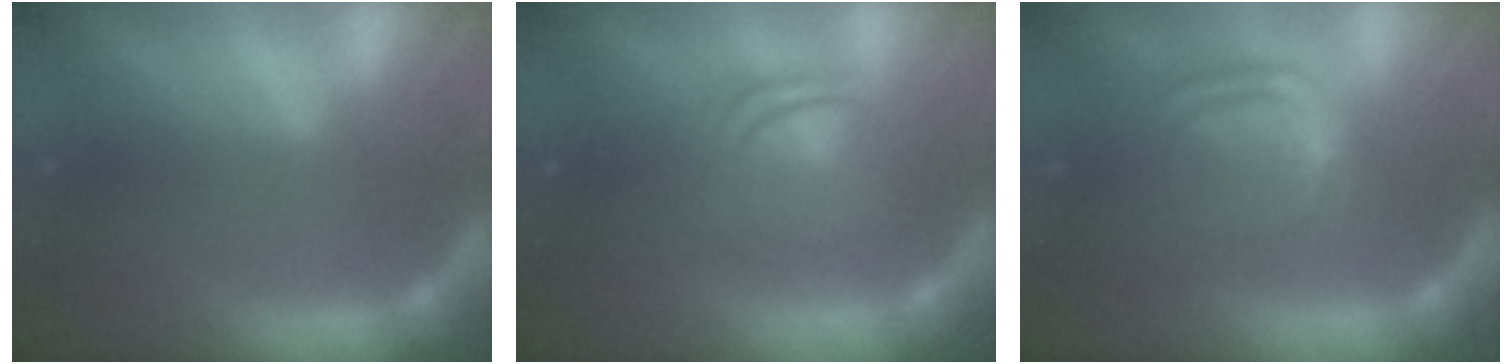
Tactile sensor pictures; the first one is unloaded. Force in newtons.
{"total": 5.6}
{"total": 8.0}